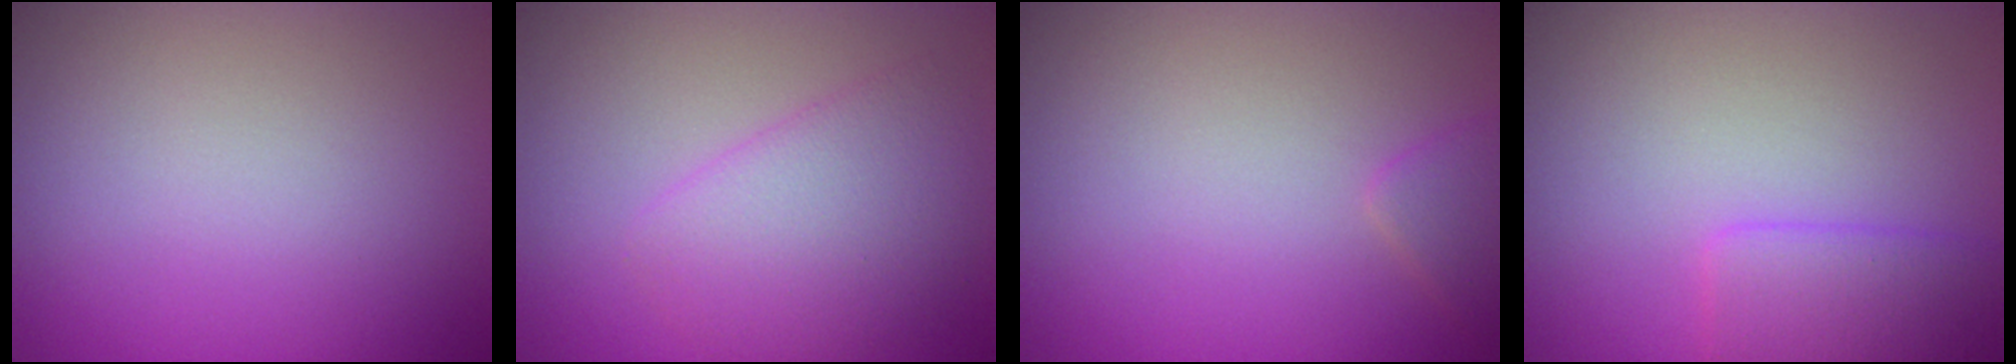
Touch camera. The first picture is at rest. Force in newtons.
{"total": 4.0, "press": 4.0, "slide": 0.2}
{"total": 1.4, "press": 1.4, "slide": 0.1}
{"total": 3.2, "press": 3.2, "slide": 0.0}